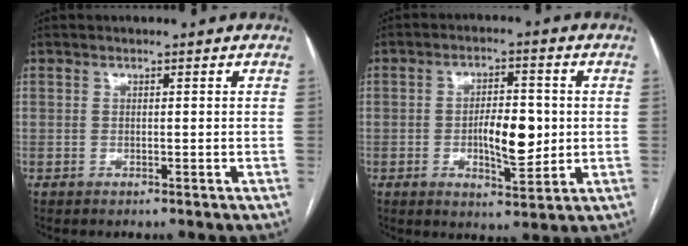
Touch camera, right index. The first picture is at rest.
{"total": 8.0, "force": [-0.6, 2.8, 7.5], "torque": [-0.123, 0.001, -0.006]}